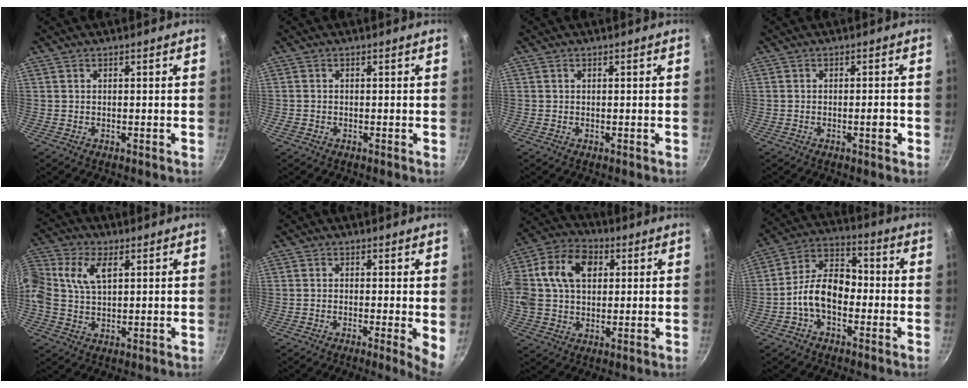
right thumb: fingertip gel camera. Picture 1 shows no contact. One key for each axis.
{"total": 1.1, "fx": -0.5, "fy": 0.8, "fz": 0.5, "tx": -0.010, "ty": 0.001, "tz": -0.011}
{"total": 0.0}
{"total": 2.7, "fx": -0.9, "fy": 0.8, "fz": 2.4, "tx": -0.025, "ty": 0.008, "tz": -0.013}
{"total": 13.5, "fx": 3.7, "fy": 8.9, "fz": 9.4, "tx": -0.207, "ty": 0.027, "tz": 0.060}
{"total": 4.4, "fx": -0.4, "fy": 0.9, "fz": 4.3, "tx": -0.056, "ty": -0.009, "tz": -0.008}
{"total": 19.7, "fx": 4.5, "fy": 14.0, "fz": 13.1, "tx": -0.260, "ty": 0.031, "tz": 0.067}
{"total": 11.2, "fx": -2.7, "fy": 7.2, "fz": 8.1, "tx": -0.111, "ty": 0.045, "tz": -0.066}